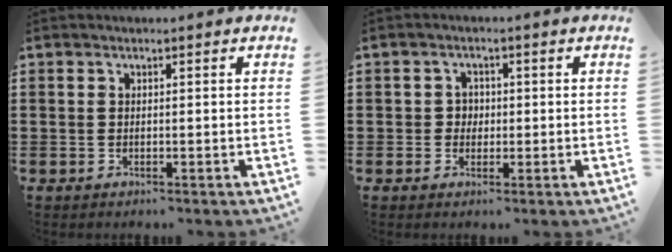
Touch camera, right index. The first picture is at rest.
{"total": 2.1, "force": [-0.1, 2.0, 0.8], "torque": [-0.022, 0.008, -0.005]}